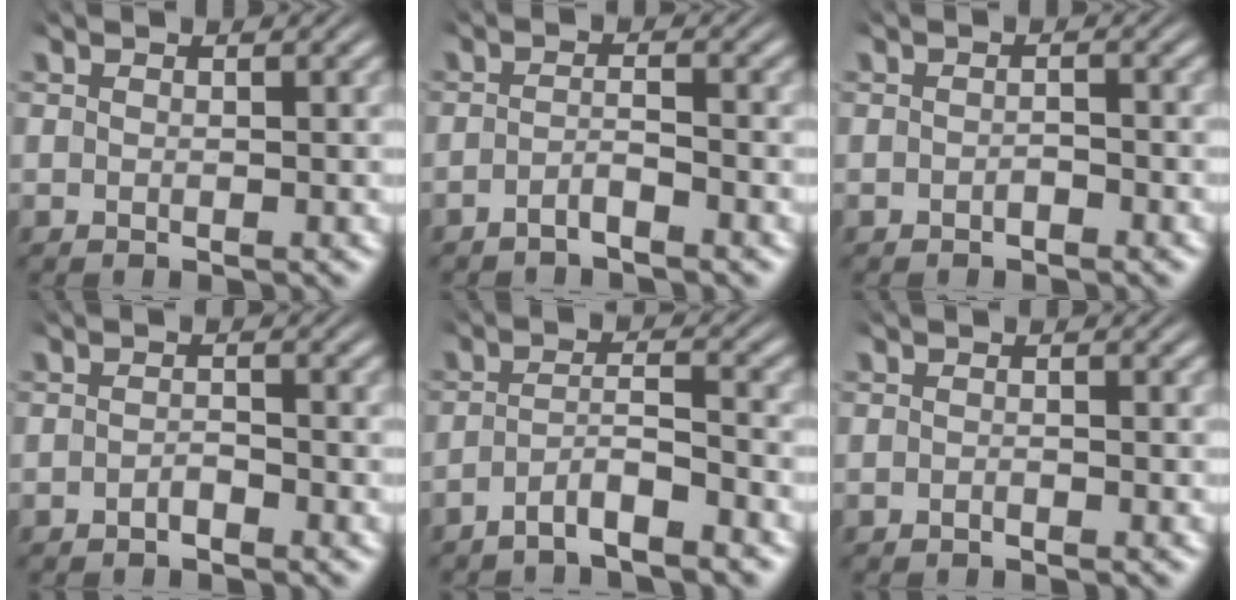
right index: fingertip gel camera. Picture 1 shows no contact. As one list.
[{"total": 2.2, "force": [-1.9, 0.2, 0.9], "torque": [-0.017, -0.009, -0.034]}, {"total": 0.8, "force": [-0.8, -0.1, 0.2], "torque": [-0.005, -0.001, -0.013]}, {"total": 1.2, "force": [-1.1, 0.1, 0.3], "torque": [-0.005, -0.003, -0.020]}, {"total": 3.8, "force": [-3.2, 0.7, 1.9], "torque": [-0.033, -0.009, -0.052]}, {"total": 0.6, "force": [-0.6, -0.2, 0.1], "torque": [-0.004, -0.001, -0.012]}]